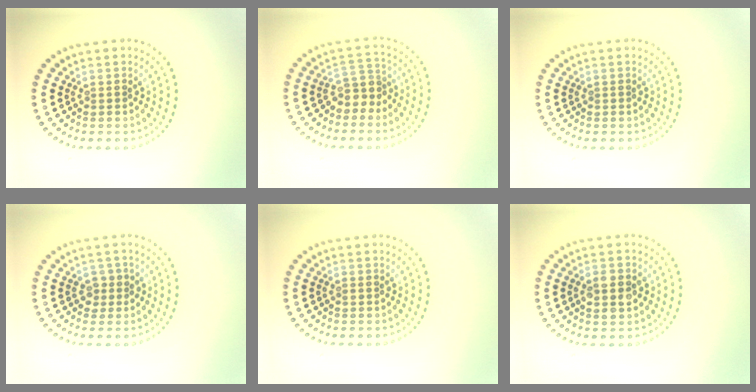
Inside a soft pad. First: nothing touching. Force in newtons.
{"total": 2.5, "press": 2.0, "slide": 1.5}
{"total": 0.0}
{"total": 1.5, "press": 1.3, "slide": 0.7}
{"total": 0.6, "press": 0.6, "slide": 0.1}
{"total": 2.7, "press": 2.7, "slide": 0.1}